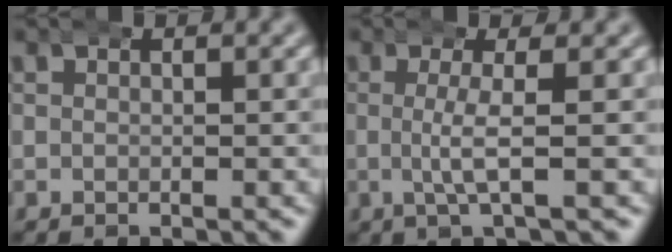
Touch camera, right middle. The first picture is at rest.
{"total": 2.7, "force": [0.2, -0.3, 2.7], "torque": [-0.051, 0.001, 0.001]}